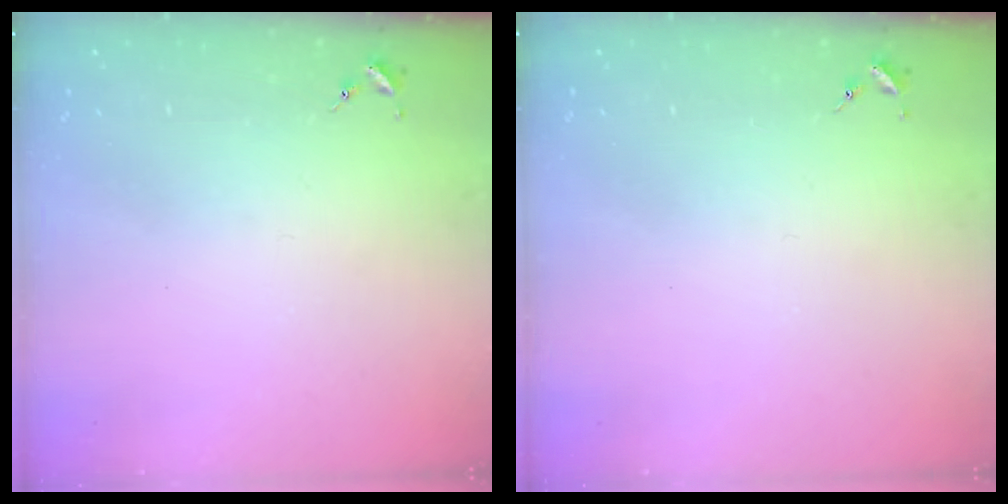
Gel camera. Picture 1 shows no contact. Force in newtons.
{"total": 0.0}